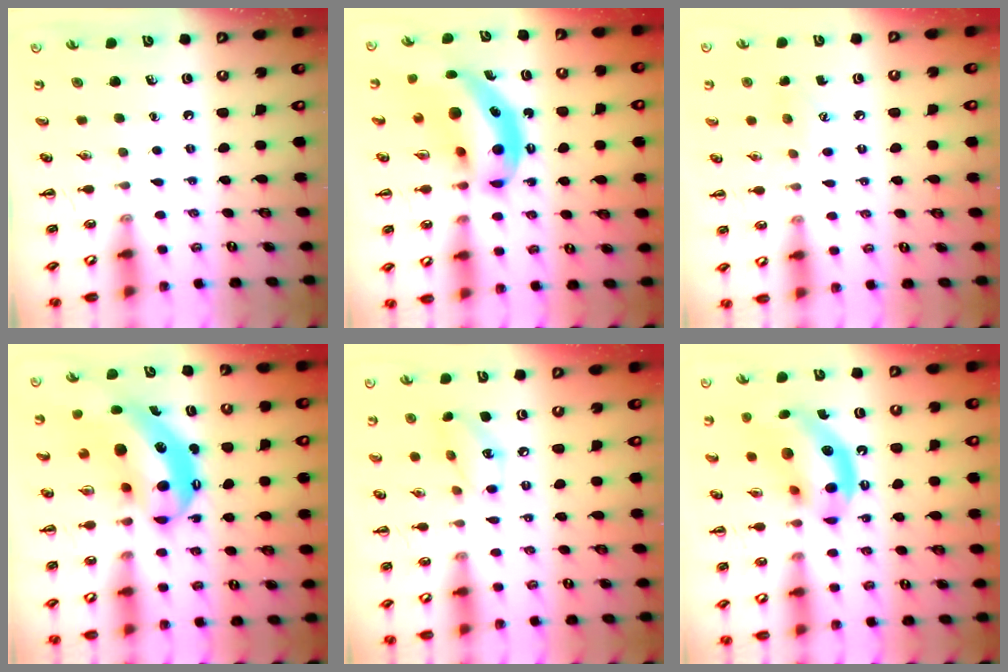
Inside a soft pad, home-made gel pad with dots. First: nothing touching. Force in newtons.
{"total": 13.4, "press": 13.0, "slide": 3.1}
{"total": 5.8, "press": 5.6, "slide": 1.5}
{"total": 12.0, "press": 11.6, "slide": 3.1}
{"total": 9.9, "press": 9.8, "slide": 1.3}
{"total": 15.5, "press": 14.9, "slide": 4.2}